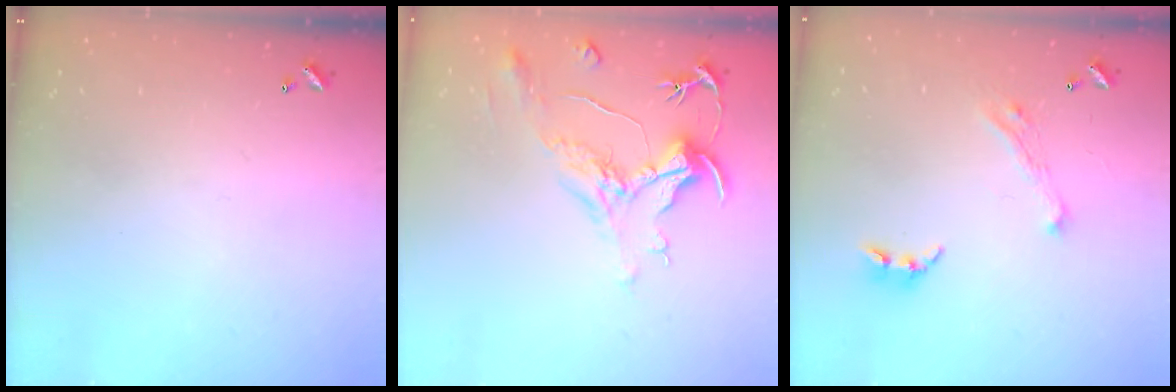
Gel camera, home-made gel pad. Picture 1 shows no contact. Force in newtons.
{"total": 2.2, "press": 1.7, "slide": 1.3}
{"total": 4.1, "press": 4.0, "slide": 1.1}